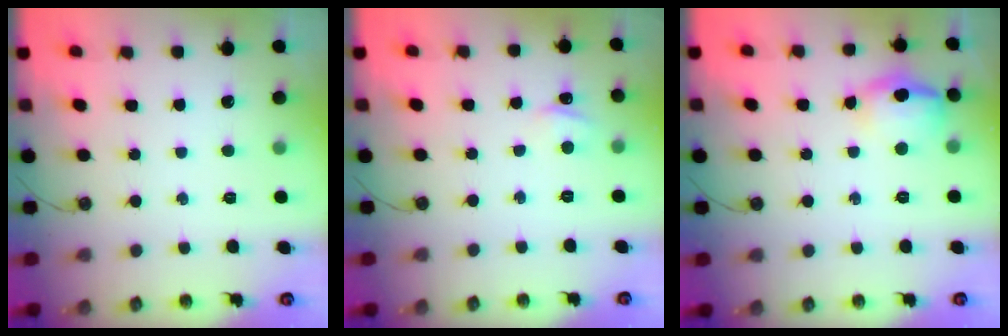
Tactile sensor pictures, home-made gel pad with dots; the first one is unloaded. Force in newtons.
{"total": 1.9, "press": 1.9, "slide": 0.2}
{"total": 16.3, "press": 12.4, "slide": 10.6}